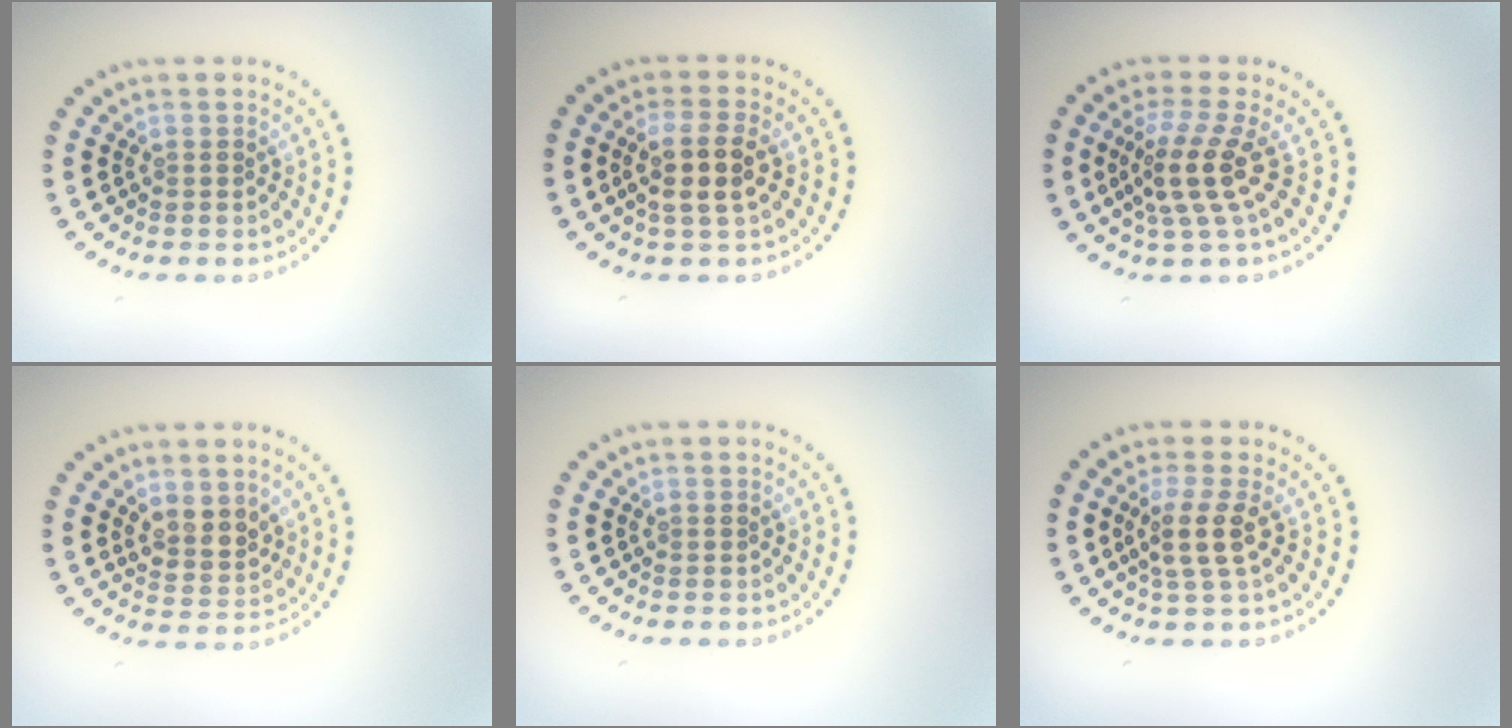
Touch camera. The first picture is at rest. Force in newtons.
{"total": 3.2, "press": 2.9, "slide": 1.2}
{"total": 3.7, "press": 2.7, "slide": 2.6}
{"total": 2.5, "press": 2.2, "slide": 1.1}
{"total": 0.0}
{"total": 2.8, "press": 2.3, "slide": 1.6}